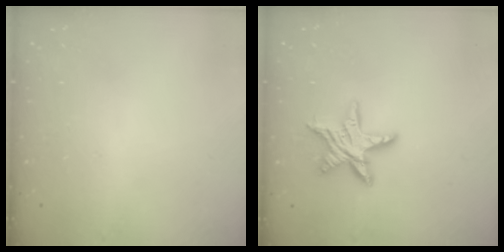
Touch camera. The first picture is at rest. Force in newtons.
{"total": 11.6, "press": 11.6, "slide": 0.9}